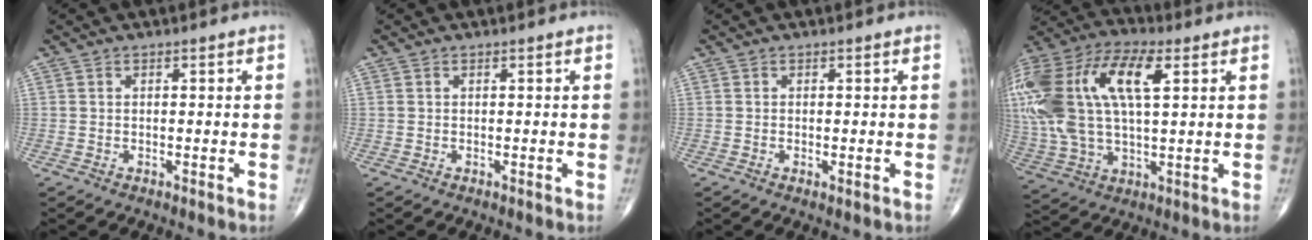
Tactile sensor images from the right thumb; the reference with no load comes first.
{"total": 0.0}
{"total": 0.7, "force": [-0.3, 0.1, 0.7], "torque": [-0.014, -0.004, -0.005]}
{"total": 27.2, "force": [7.4, 13.5, 22.5], "torque": [-0.533, 0.036, 0.137]}